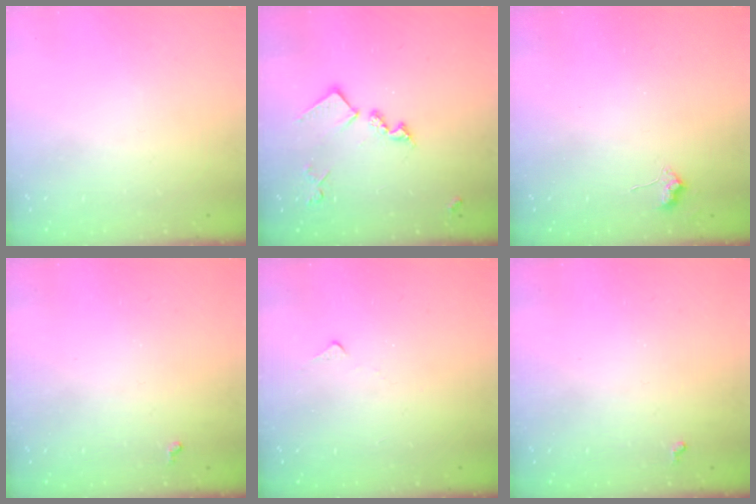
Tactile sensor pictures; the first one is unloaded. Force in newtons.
{"total": 13.9, "press": 13.9, "slide": 0.2}
{"total": 6.5, "press": 6.4, "slide": 0.9}
{"total": 2.8, "press": 2.8, "slide": 0.5}
{"total": 4.6, "press": 4.6, "slide": 0.6}
{"total": 2.8, "press": 2.8, "slide": 0.5}